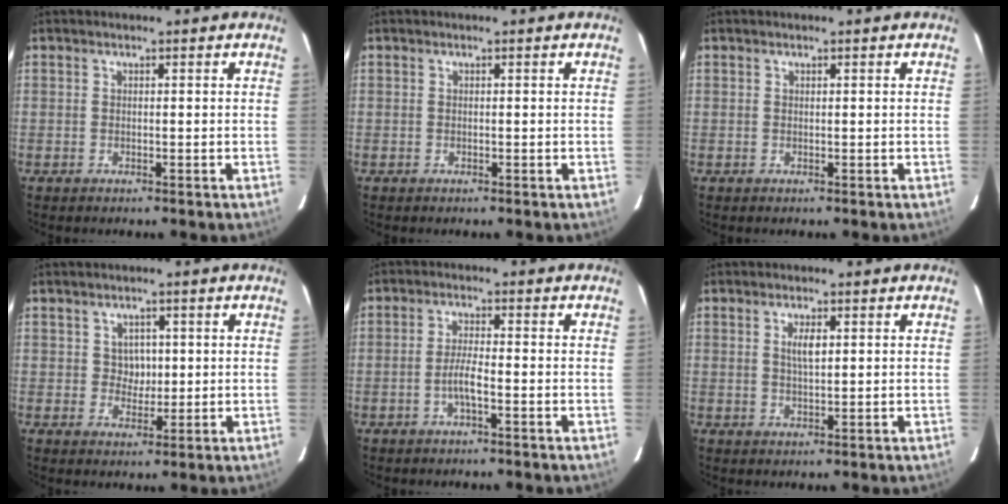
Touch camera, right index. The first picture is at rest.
{"total": 0.0}
{"total": 0.0}
{"total": 3.2, "force": [0.6, 3.0, 1.2], "torque": [-0.015, 0.007, 0.011]}
{"total": 3.4, "force": [-1.4, 0.2, 3.1], "torque": [-0.063, 0.001, -0.028]}
{"total": 2.9, "force": [0.9, 1.0, 2.6], "torque": [-0.047, 0.000, 0.015]}